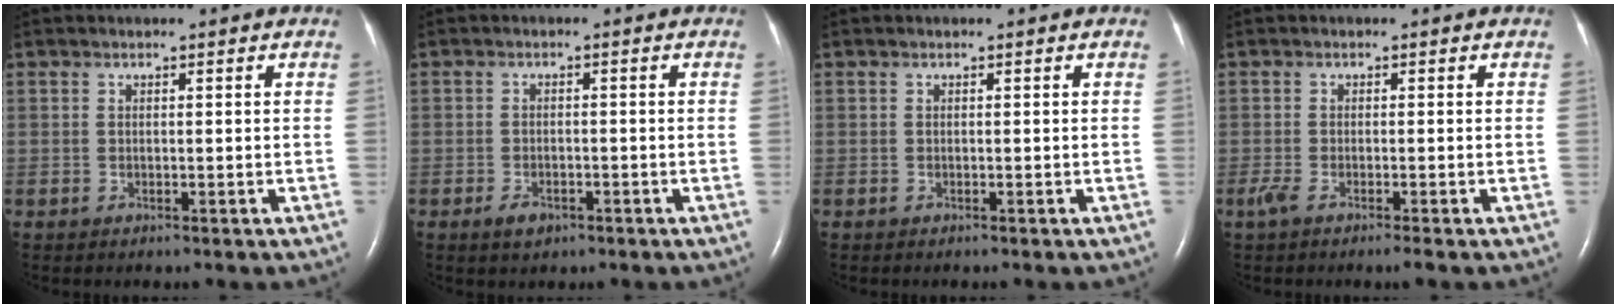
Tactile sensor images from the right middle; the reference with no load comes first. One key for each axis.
{"total": 2.4, "fx": -1.5, "fy": 1.4, "fz": 1.3, "tx": -0.023, "ty": 0.002, "tz": -0.018}
{"total": 0.0}
{"total": 2.2, "fx": -1.5, "fy": 0.1, "fz": 1.7, "tx": -0.043, "ty": -0.007, "tz": -0.034}